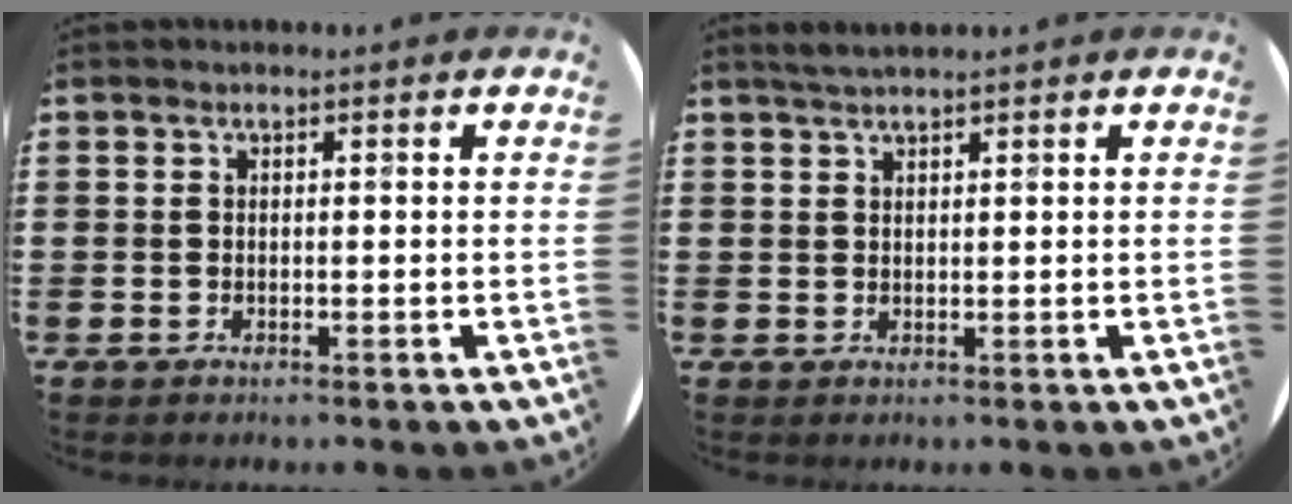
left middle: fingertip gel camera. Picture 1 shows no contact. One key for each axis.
{"total": 1.5, "fx": 1.3, "fy": 0.0, "fz": 0.6, "tx": -0.011, "ty": 0.002, "tz": 0.025}